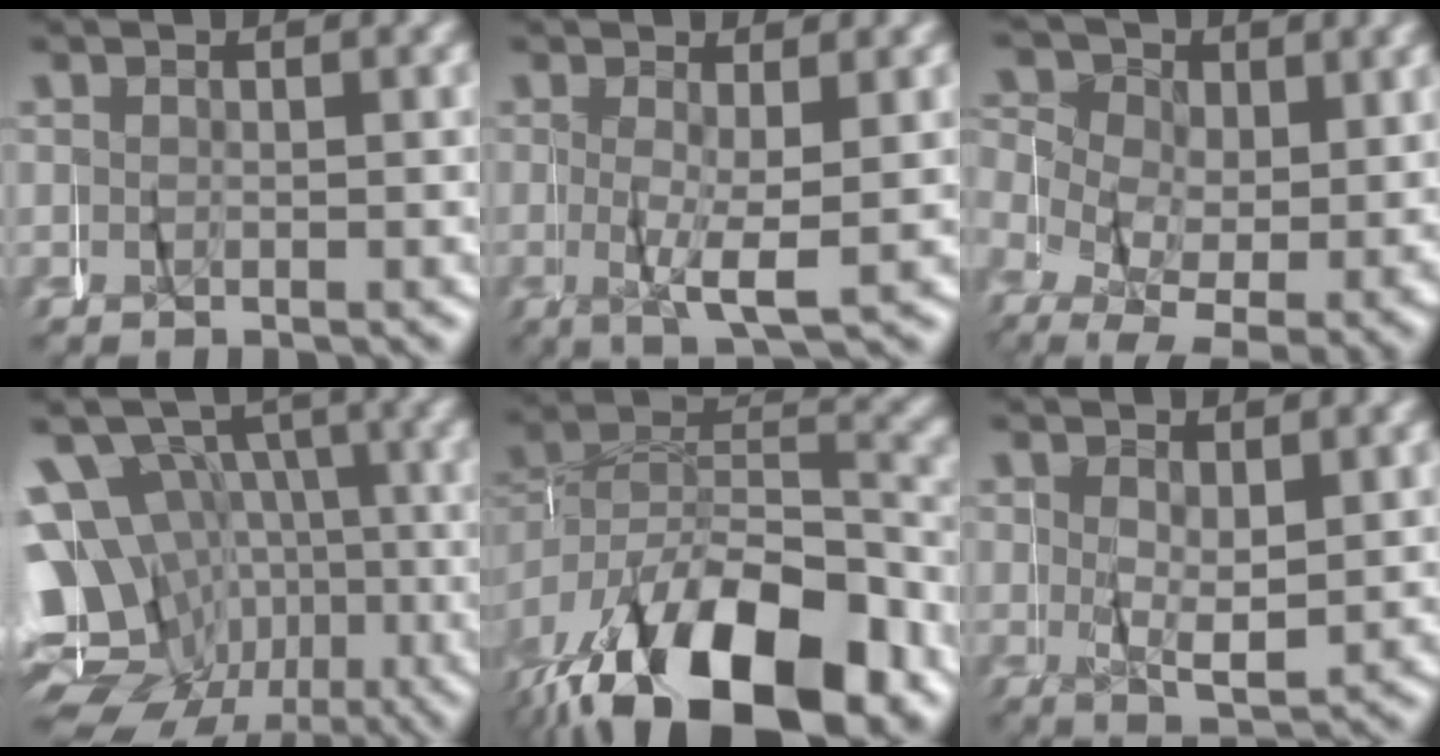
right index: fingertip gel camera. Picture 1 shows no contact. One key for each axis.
{"total": 3.7, "fx": -0.8, "fy": 0.6, "fz": 3.5, "tx": -0.065, "ty": -0.003, "tz": -0.010}
{"total": 9.1, "fx": 1.3, "fy": 6.4, "fz": 6.4, "tx": -0.105, "ty": -0.010, "tz": 0.018}
{"total": 15.0, "fx": -3.7, "fy": 12.9, "fz": 6.8, "tx": -0.151, "ty": -0.057, "tz": -0.057}
{"total": 14.8, "fx": -7.5, "fy": 8.4, "fz": 9.6, "tx": -0.179, "ty": -0.030, "tz": -0.104}
{"total": 2.8, "fx": 0.3, "fy": 0.9, "fz": 2.6, "tx": -0.045, "ty": -0.005, "tz": 0.007}